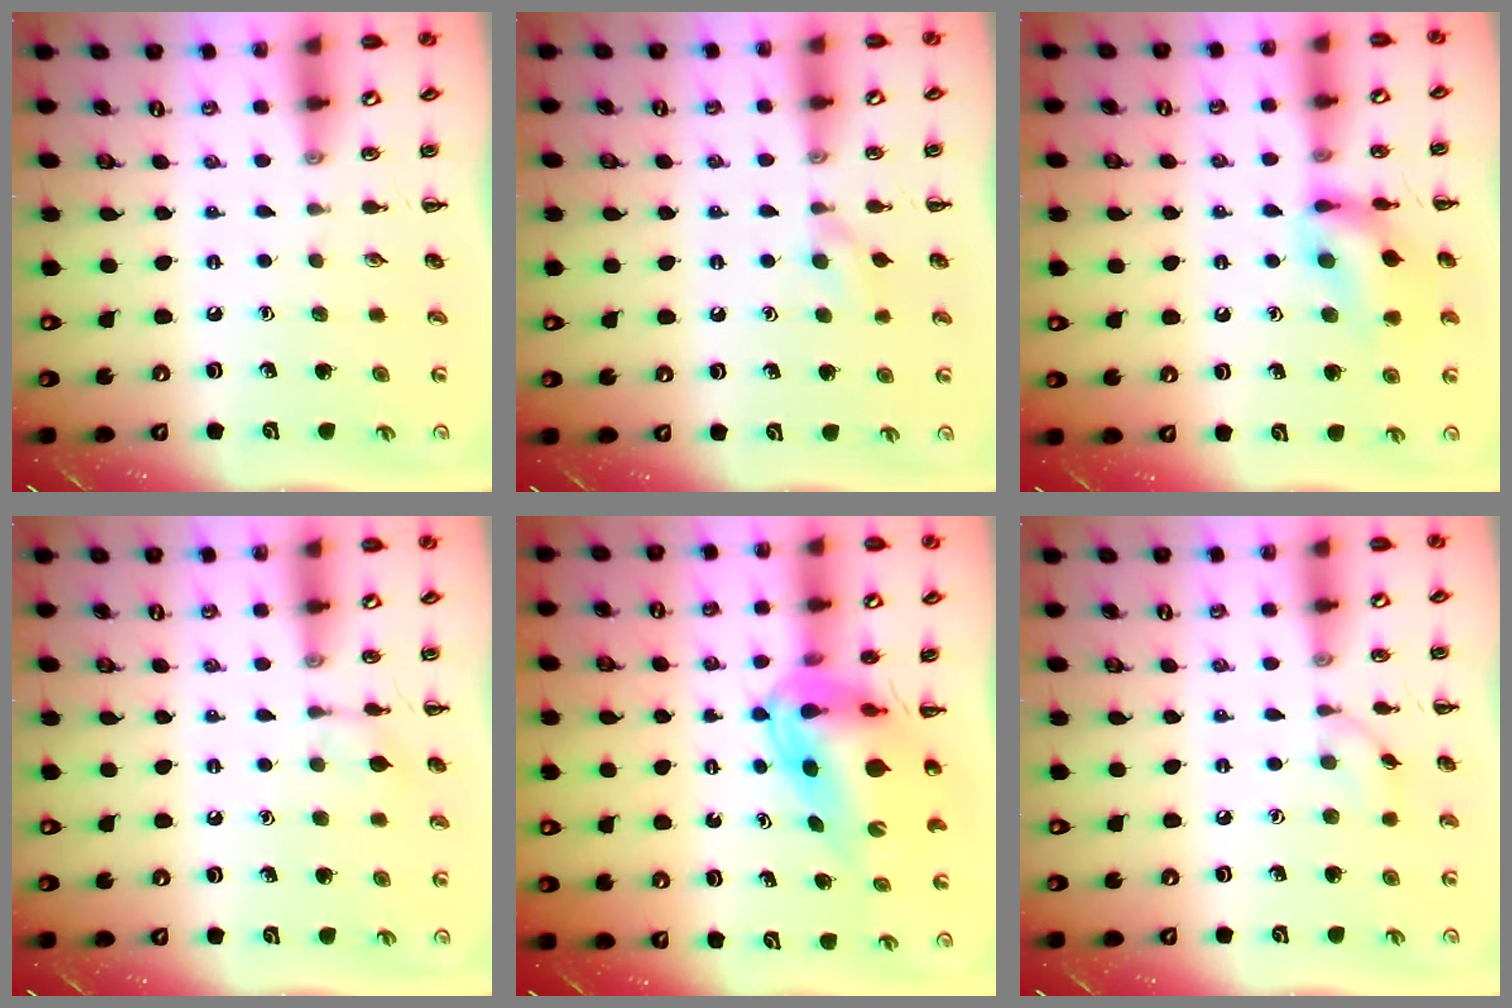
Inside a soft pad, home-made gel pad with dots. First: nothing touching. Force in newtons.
{"total": 5.1, "press": 4.8, "slide": 1.6}
{"total": 13.9, "press": 13.9, "slide": 1.1}
{"total": 6.5, "press": 6.4, "slide": 0.7}
{"total": 12.1, "press": 11.6, "slide": 3.5}
{"total": 5.8, "press": 5.8, "slide": 0.6}